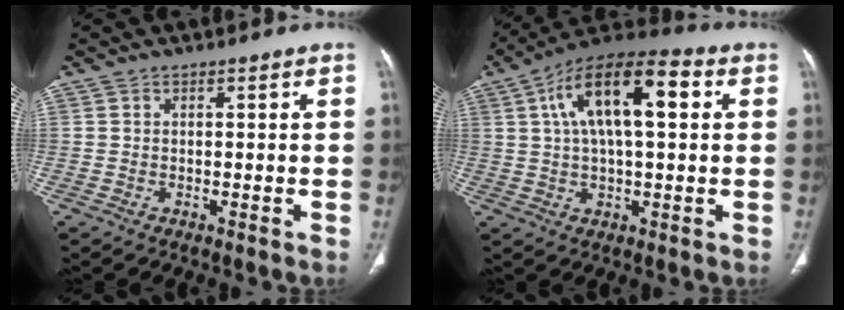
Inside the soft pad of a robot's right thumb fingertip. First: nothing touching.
{"total": 17.1, "force": [4.5, 6.9, 15.0], "torque": [-0.248, 0.025, 0.068]}